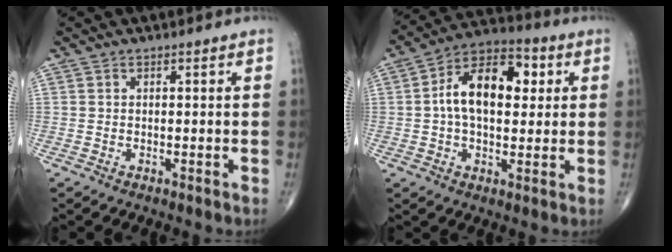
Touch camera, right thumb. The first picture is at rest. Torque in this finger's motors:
{"motor_torque": [1.29, 1.27, 1.13, -0.01, 0.10]}